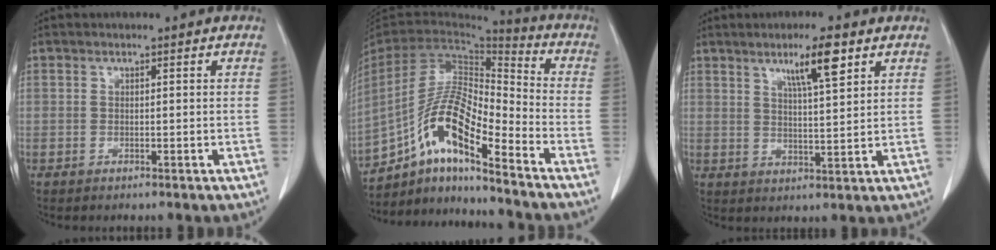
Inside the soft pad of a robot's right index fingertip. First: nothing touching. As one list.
[{"total": 15.0, "force": [-9.1, 2.8, 11.6], "torque": [-0.227, 0.014, -0.163]}, {"total": 6.9, "force": [4.0, 0.4, 5.6], "torque": [-0.098, -0.001, 0.068]}]